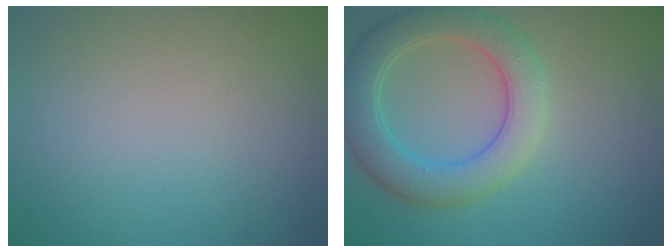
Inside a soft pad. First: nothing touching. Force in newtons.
{"total": 5.5, "press": 5.5, "slide": 0.1}